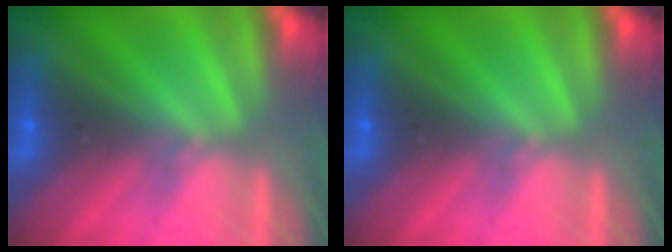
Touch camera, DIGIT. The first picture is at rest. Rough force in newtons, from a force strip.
{"total": 0.0}